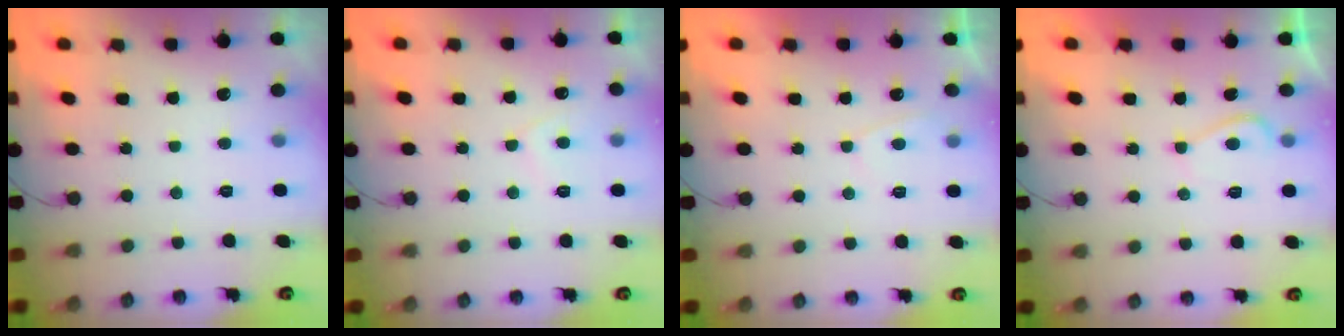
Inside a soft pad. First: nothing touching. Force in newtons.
{"total": 2.9, "press": 2.9, "slide": 0.5}
{"total": 1.8, "press": 1.7, "slide": 0.6}
{"total": 2.6, "press": 2.4, "slide": 0.8}